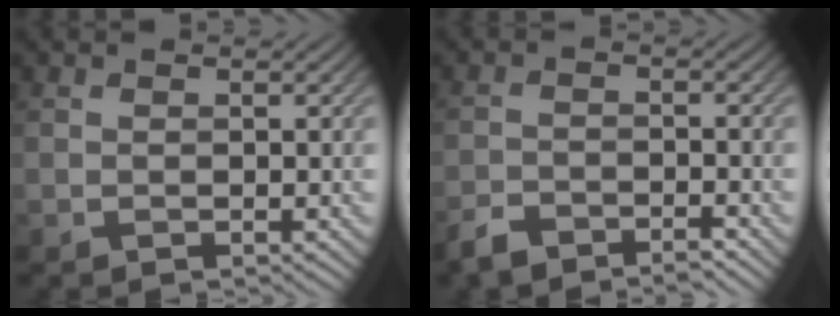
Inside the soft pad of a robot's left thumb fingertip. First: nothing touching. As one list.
[{"total": 3.9, "force": [-3.5, 1.0, 1.4], "torque": [-0.027, -0.003, -0.073]}]